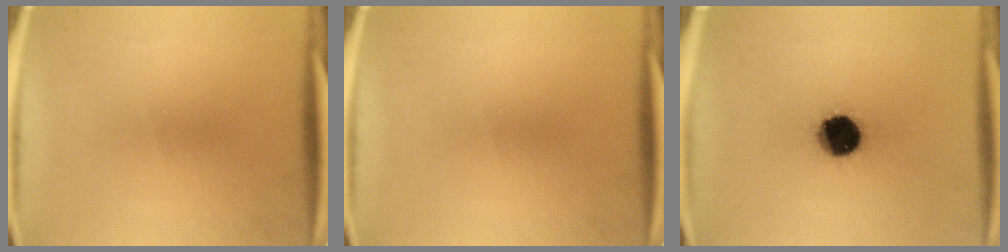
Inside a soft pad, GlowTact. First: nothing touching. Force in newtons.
{"total": 0.0}
{"total": 13.6}